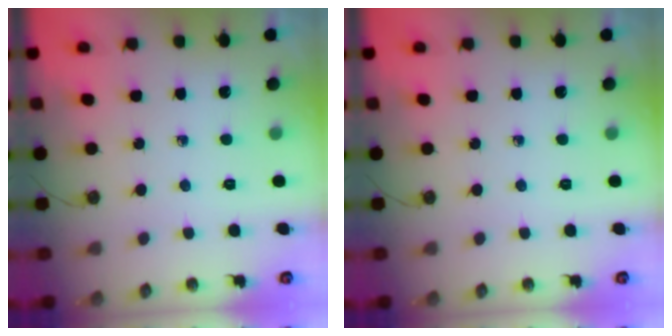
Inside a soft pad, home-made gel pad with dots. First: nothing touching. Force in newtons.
{"total": 0.0}